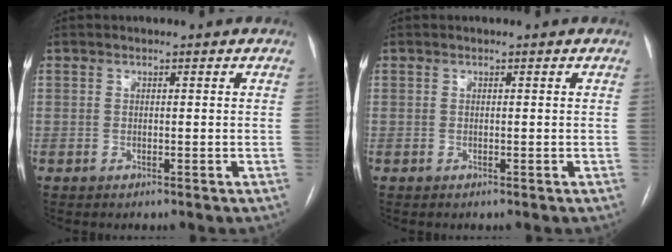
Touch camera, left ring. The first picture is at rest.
{"total": 0.0}